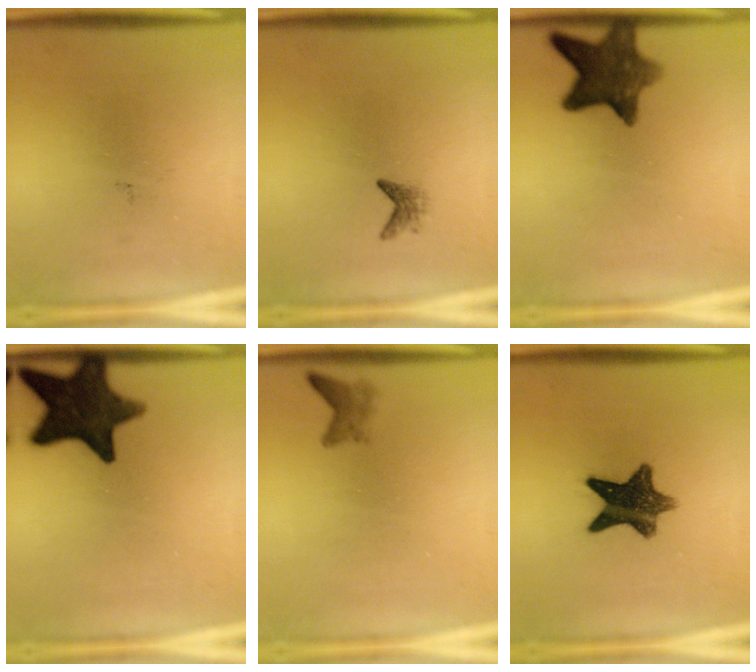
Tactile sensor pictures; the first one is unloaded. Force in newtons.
{"total": 1.5}
{"total": 9.9}
{"total": 14.4}
{"total": 1.7}
{"total": 10.7}